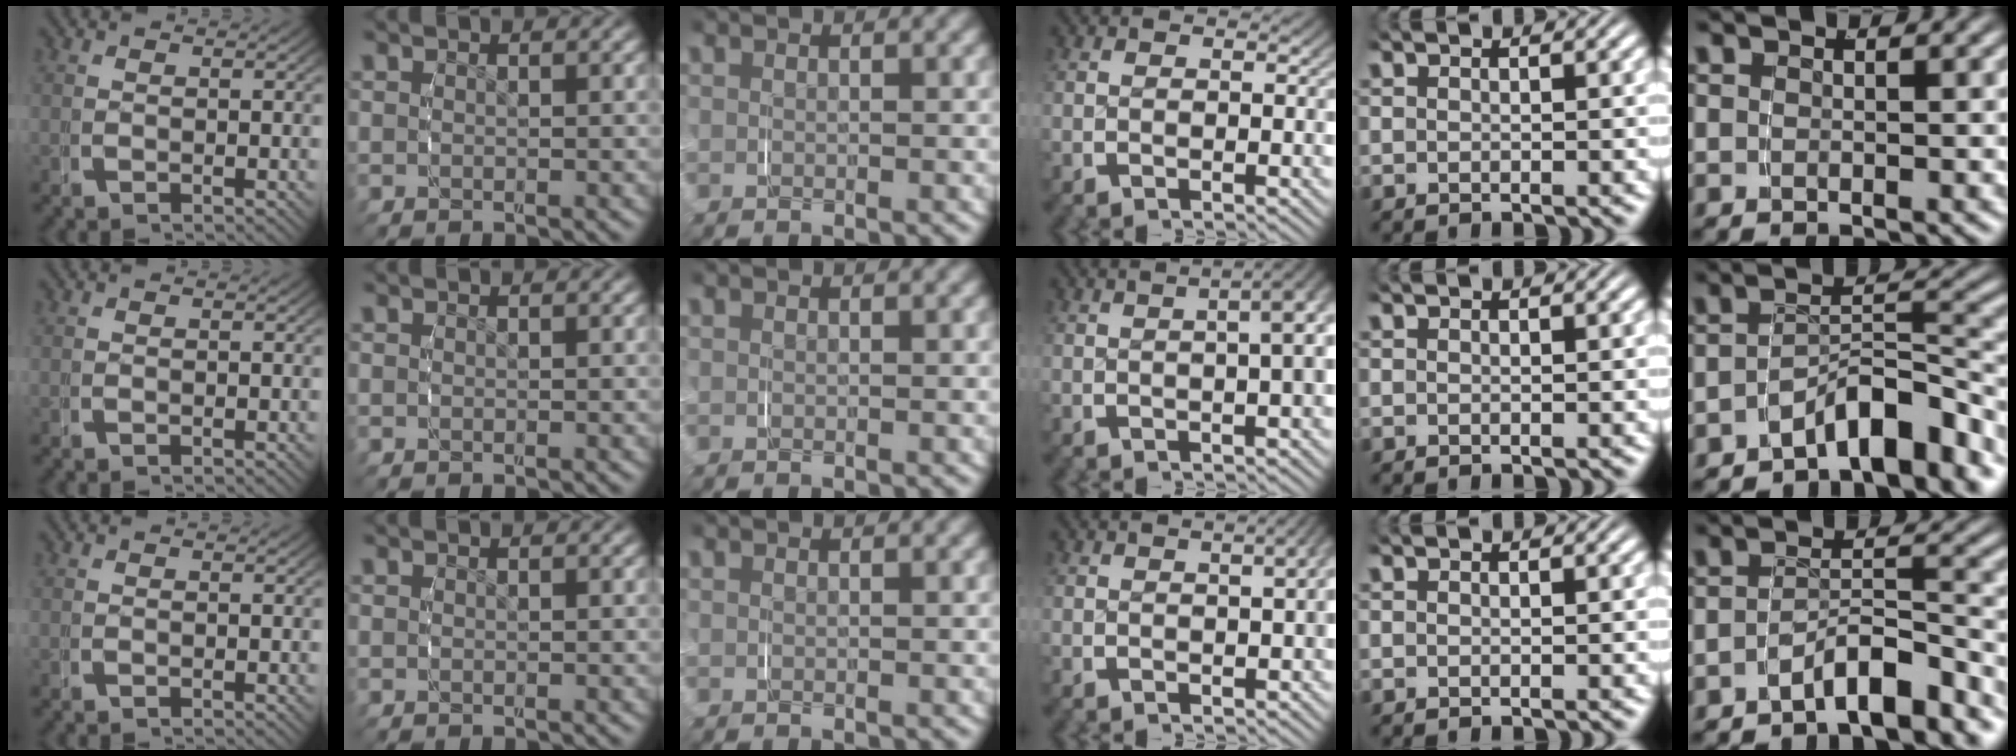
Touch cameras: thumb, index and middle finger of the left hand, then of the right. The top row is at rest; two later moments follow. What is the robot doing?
{"motion": "grasp_and_lifting", "object": "string"}